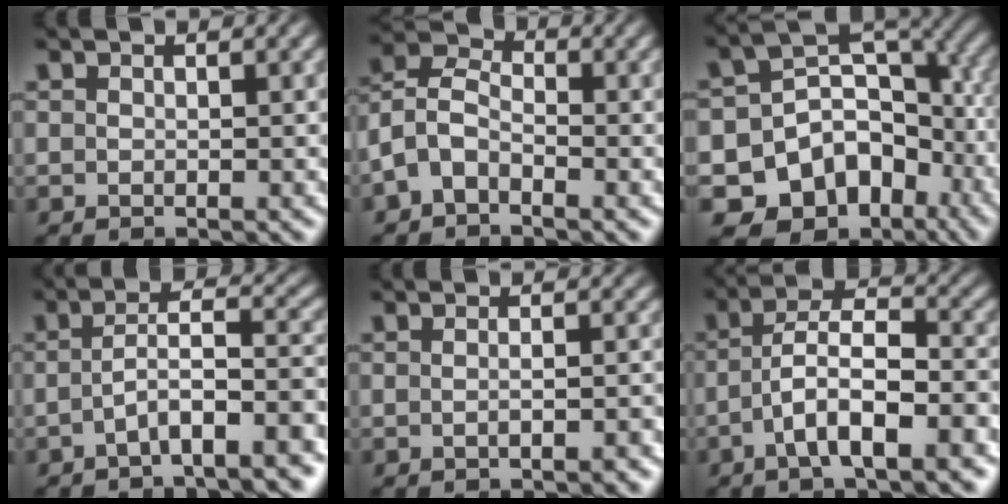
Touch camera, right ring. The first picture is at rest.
{"total": 7.8, "force": [-0.7, 7.0, 3.5], "torque": [-0.082, -0.011, -0.027]}
{"total": 20.8, "force": [-7.6, 16.5, 10.2], "torque": [-0.215, -0.087, -0.105]}
{"total": 5.2, "force": [-2.8, 1.2, 4.2], "torque": [-0.062, -0.007, -0.036]}
{"total": 1.5, "force": [-1.1, -0.1, 1.1], "torque": [-0.014, 0.005, -0.019]}
{"total": 5.4, "force": [-1.1, 2.1, 4.9], "torque": [-0.082, -0.003, -0.017]}